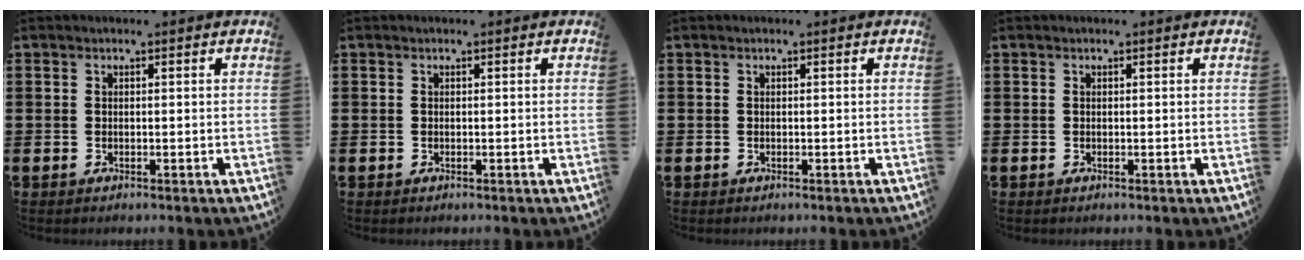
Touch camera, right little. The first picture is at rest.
{"total": 0.0}
{"total": 0.0}
{"total": 0.0}